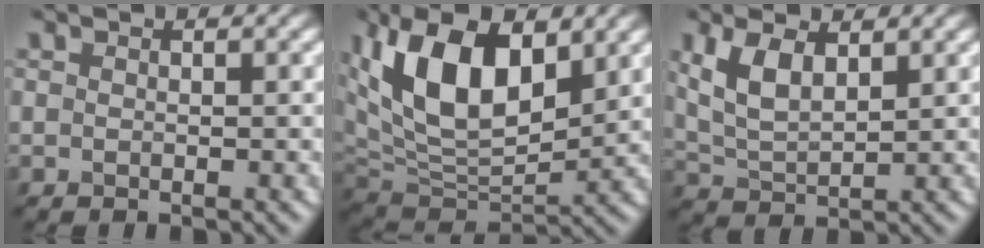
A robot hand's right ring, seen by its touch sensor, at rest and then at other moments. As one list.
[{"total": 12.2, "force": [4.4, 6.4, 9.5], "torque": [-0.176, 0.012, 0.074]}, {"total": 4.8, "force": [2.1, 2.3, 3.7], "torque": [-0.089, 0.001, 0.044]}]